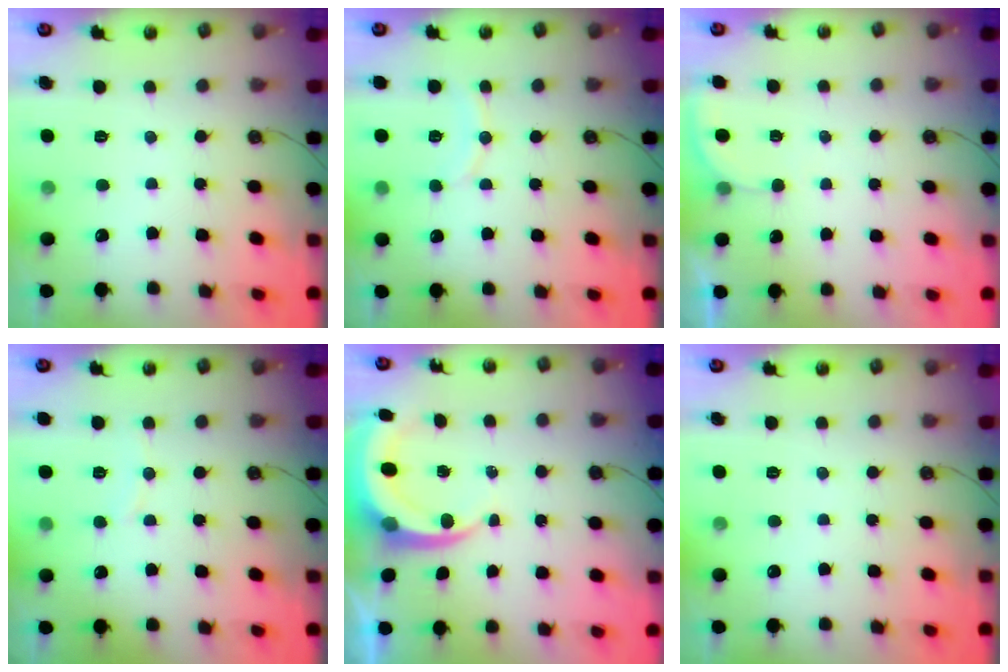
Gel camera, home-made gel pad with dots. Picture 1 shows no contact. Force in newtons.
{"total": 7.1, "press": 6.9, "slide": 1.8}
{"total": 1.9, "press": 1.9, "slide": 0.1}
{"total": 4.4, "press": 4.4, "slide": 0.5}
{"total": 6.5, "press": 6.4, "slide": 0.8}
{"total": 0.0}